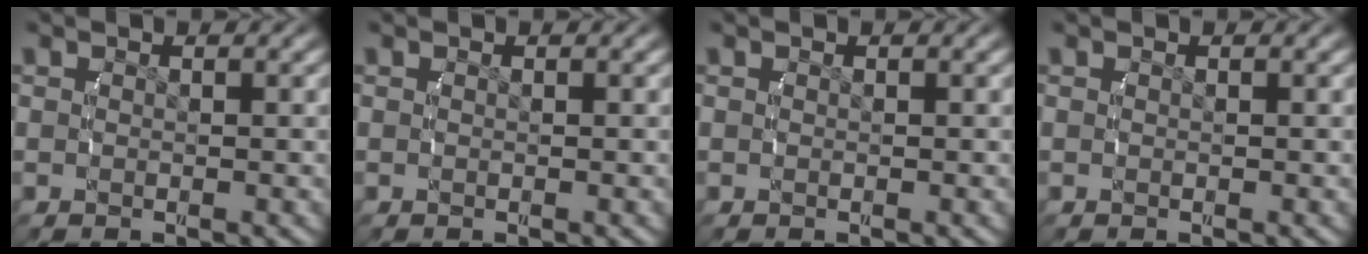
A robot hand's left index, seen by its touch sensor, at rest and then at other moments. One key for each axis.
{"total": 0.0}
{"total": 0.0}
{"total": 0.0}